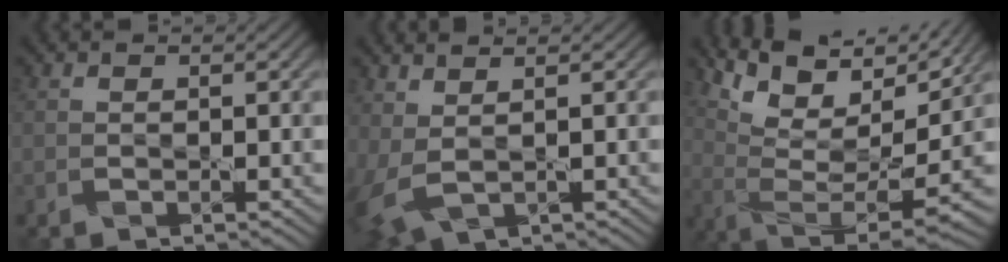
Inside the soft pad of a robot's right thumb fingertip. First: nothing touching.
{"total": 5.3, "force": [0.7, 3.1, 4.2], "torque": [-0.140, -0.010, 0.025]}
{"total": 13.3, "force": [8.1, 4.0, 9.8], "torque": [-0.214, 0.003, 0.146]}